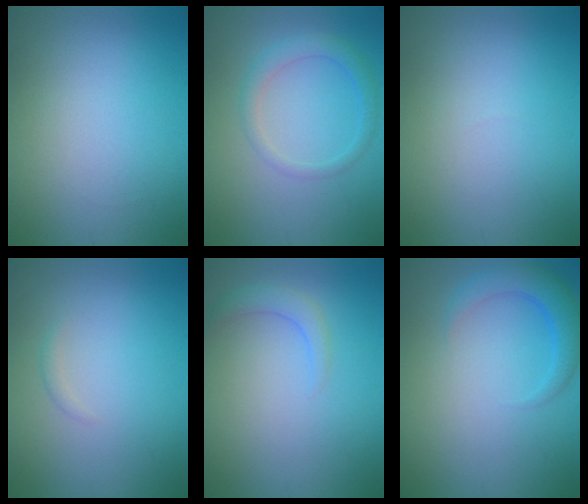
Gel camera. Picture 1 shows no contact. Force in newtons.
{"total": 2.3, "press": 2.3, "slide": 0.1}
{"total": 0.0}
{"total": 0.5, "press": 0.5, "slide": 0.0}
{"total": 1.6, "press": 1.6, "slide": 0.2}
{"total": 3.3, "press": 3.3, "slide": 0.3}